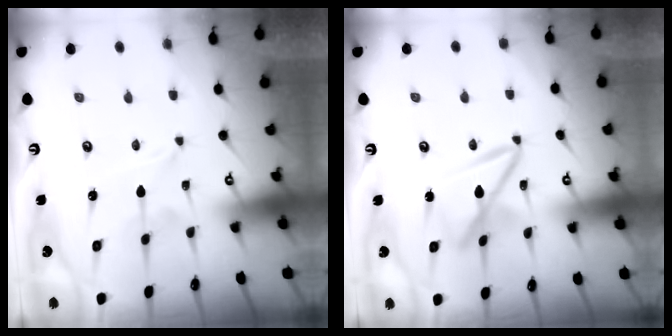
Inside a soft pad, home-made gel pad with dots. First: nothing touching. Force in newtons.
{"total": 9.1, "press": 9.1, "slide": 0.8}